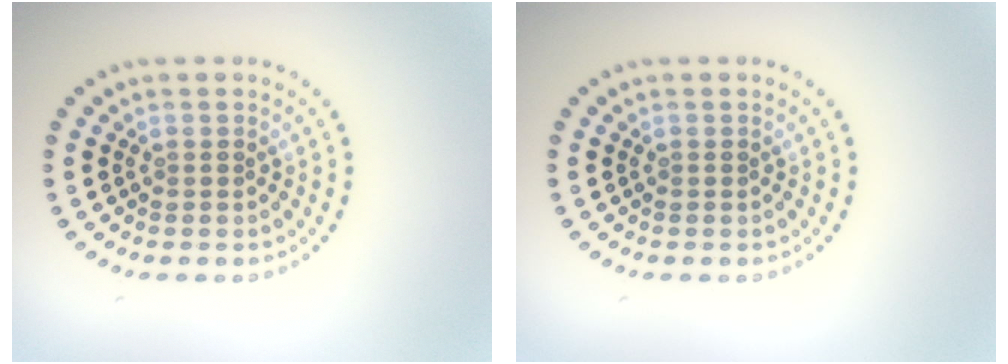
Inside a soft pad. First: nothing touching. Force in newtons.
{"total": 0.0}